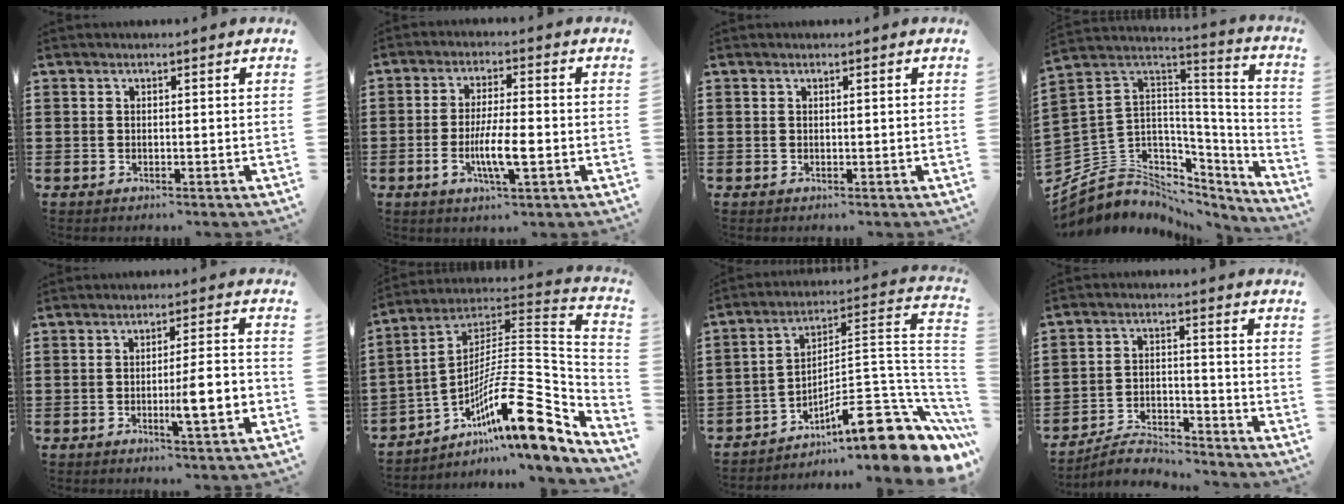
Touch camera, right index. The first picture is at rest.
{"total": 7.0, "force": [-2.0, 1.4, 6.5], "torque": [-0.128, -0.009, -0.038]}
{"total": 0.0}
{"total": 6.6, "force": [-1.5, 6.3, 1.2], "torque": [-0.063, -0.026, -0.022]}
{"total": 6.2, "force": [-1.6, 0.7, 6.0], "torque": [-0.088, -0.007, -0.028]}
{"total": 17.6, "force": [-8.0, 4.5, 15.0], "torque": [-0.240, -0.011, -0.148]}
{"total": 12.9, "force": [-7.8, 3.2, 9.8], "torque": [-0.127, 0.000, -0.137]}
{"total": 4.0, "force": [-3.9, 0.8, 0.5], "torque": [-0.013, 0.007, -0.080]}